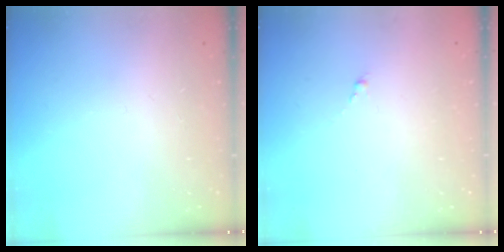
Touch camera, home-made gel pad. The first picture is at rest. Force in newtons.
{"total": 0.0}